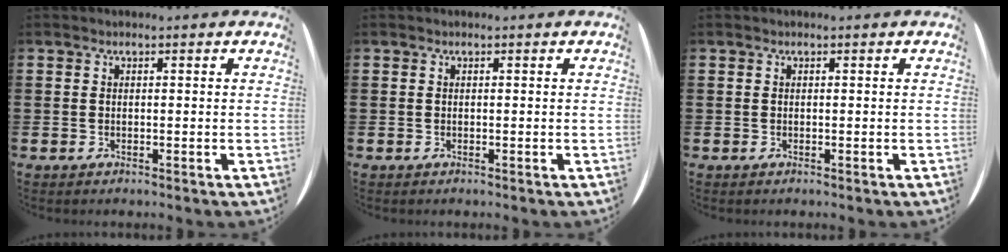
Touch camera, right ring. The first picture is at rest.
{"total": 0.0}
{"total": 0.0}